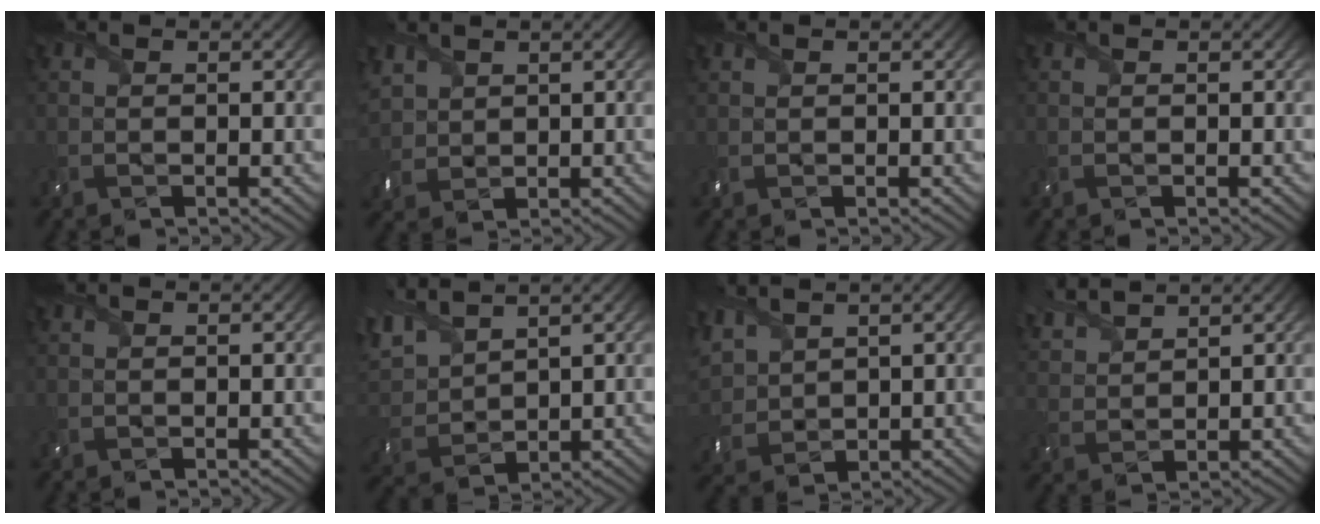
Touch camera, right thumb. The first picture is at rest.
{"total": 4.3, "force": [2.1, 3.3, 1.9], "torque": [-0.068, 0.001, 0.044]}
{"total": 0.5, "force": [0.5, 0.2, 0.2], "torque": [-0.010, 0.004, 0.012]}
{"total": 0.0}
{"total": 0.0}
{"total": 7.5, "force": [5.0, 3.2, 4.5], "torque": [-0.140, 0.020, 0.097]}
{"total": 5.7, "force": [2.9, 3.6, 3.3], "torque": [-0.113, 0.008, 0.058]}
{"total": 5.6, "force": [4.9, 1.6, 2.3], "torque": [-0.069, 0.017, 0.100]}